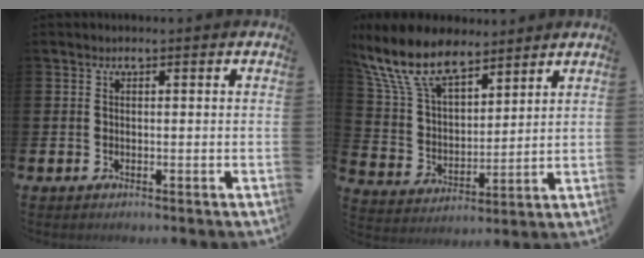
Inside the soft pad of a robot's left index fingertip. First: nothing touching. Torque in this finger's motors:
{"motor_torque": [2.14, 0.00, 0.40, 0.21]}